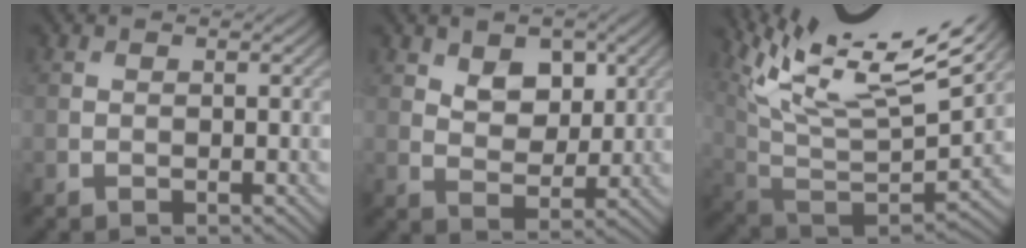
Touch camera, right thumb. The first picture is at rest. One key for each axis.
{"total": 5.4, "fx": 2.5, "fy": 3.3, "fz": 3.3, "tx": -0.052, "ty": -0.018, "tz": 0.038}
{"total": 16.3, "fx": 11.1, "fy": 4.4, "fz": 11.0, "tx": -0.234, "ty": 0.010, "tz": 0.171}